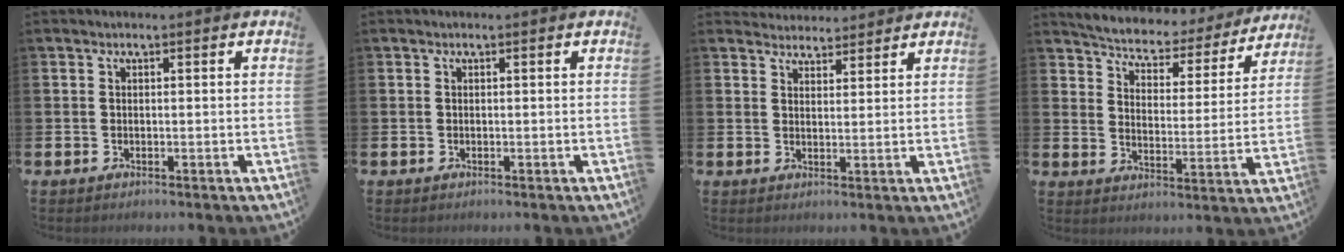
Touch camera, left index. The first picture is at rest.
{"total": 0.0}
{"total": 3.4, "force": [3.2, 1.0, -0.4], "torque": [0.001, -0.016, 0.060]}
{"total": 5.2, "force": [5.0, 1.3, 0.6], "torque": [-0.043, -0.042, 0.081]}